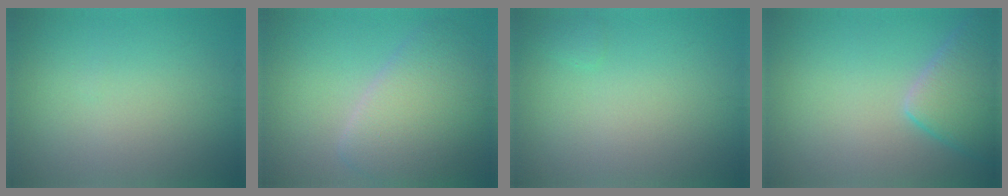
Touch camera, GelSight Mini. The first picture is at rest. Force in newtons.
{"total": 6.1, "press": 6.1, "slide": 0.6}
{"total": 0.6, "press": 0.6, "slide": 0.1}
{"total": 5.0, "press": 4.9, "slide": 0.5}